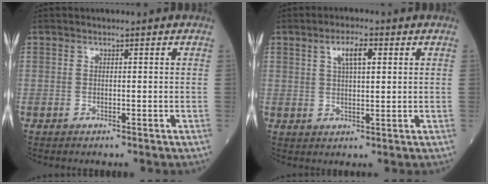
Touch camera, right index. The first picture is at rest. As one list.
[{"total": 4.9, "force": [2.1, 1.4, 4.2], "torque": [-0.082, 0.004, 0.039]}]